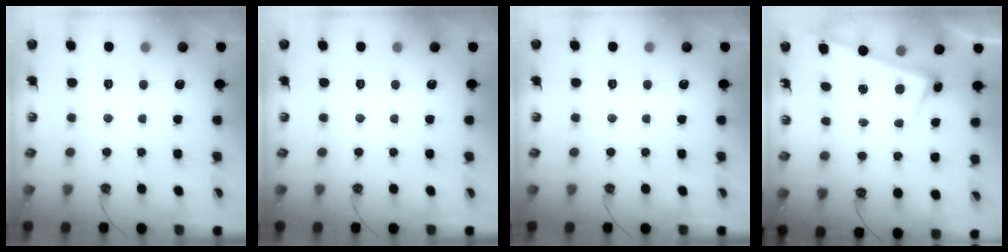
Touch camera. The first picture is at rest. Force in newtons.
{"total": 0.0}
{"total": 0.0}
{"total": 2.5, "press": 2.4, "slide": 0.7}